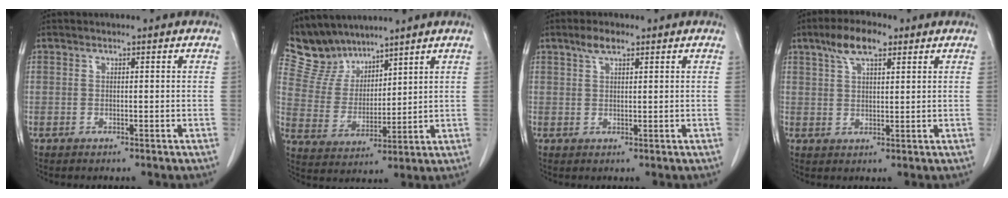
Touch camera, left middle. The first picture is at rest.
{"total": 8.4, "force": [7.7, 3.3, 0.6], "torque": [-0.029, 0.014, 0.168]}
{"total": 2.6, "force": [1.7, 0.8, 1.7], "torque": [-0.038, 0.005, 0.035]}
{"total": 6.3, "force": [3.9, 2.1, 4.5], "torque": [-0.089, 0.016, 0.070]}